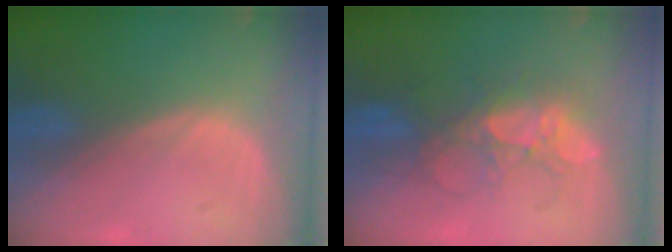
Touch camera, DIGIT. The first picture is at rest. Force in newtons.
{"total": 6.4, "press": 6.2, "slide": 1.5}